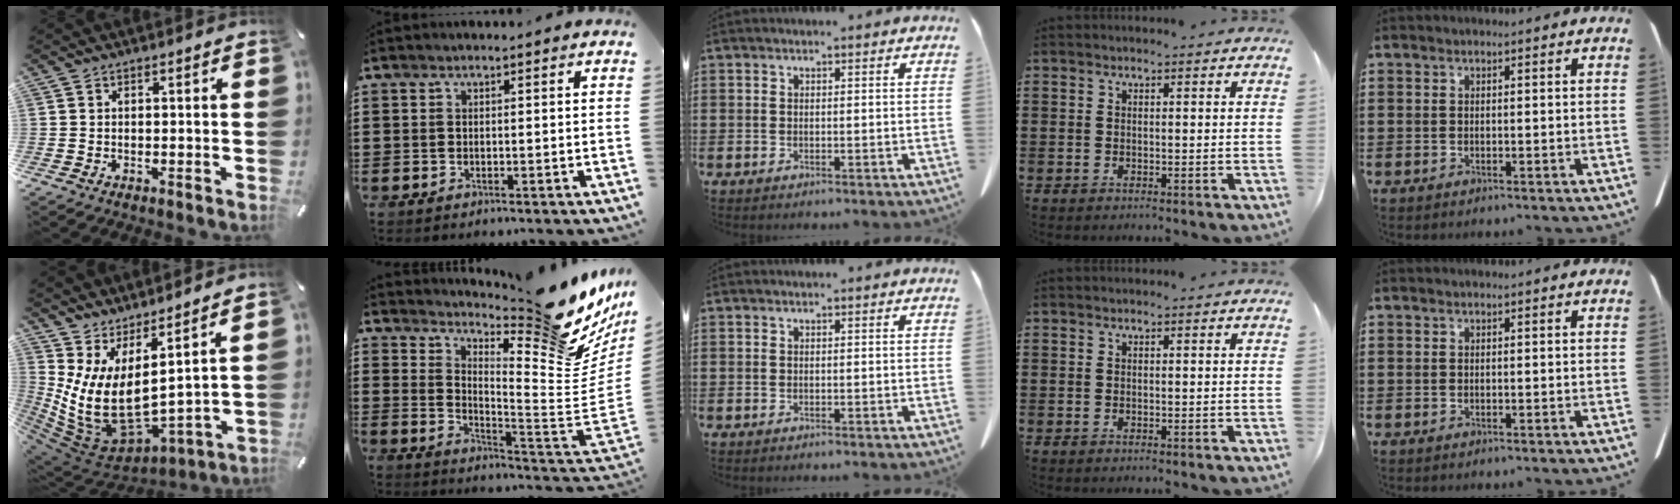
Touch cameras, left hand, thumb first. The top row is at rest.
{"thumb": {"total": 10.3, "force": [1.7, 5.5, 8.5], "torque": [-0.204, -0.061, 0.035]}, "index": {"total": 13.7, "force": [11.4, 1.1, 7.4], "torque": [-0.105, -0.113, 0.183]}}